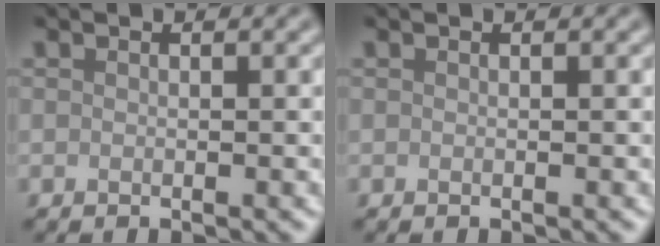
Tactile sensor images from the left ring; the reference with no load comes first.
{"total": 0.0}